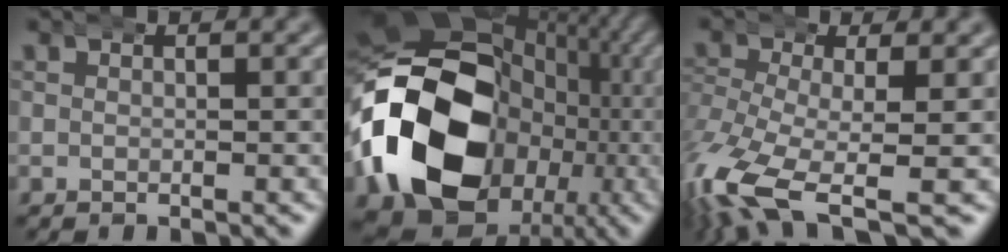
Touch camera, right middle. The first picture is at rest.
{"total": 25.3, "force": [-1.0, 18.3, 17.5], "torque": [-0.295, -0.026, -0.015]}
{"total": 7.4, "force": [-3.9, 3.3, 5.4], "torque": [-0.141, -0.053, -0.038]}